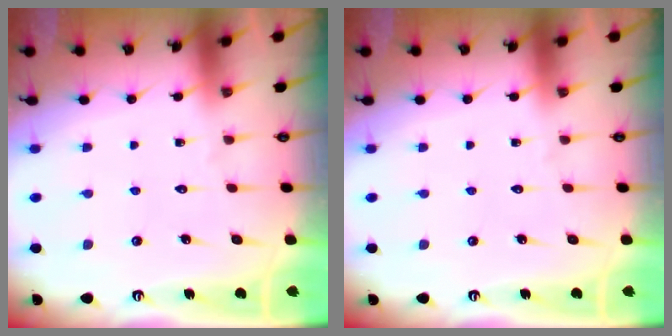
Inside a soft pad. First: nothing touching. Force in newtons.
{"total": 0.0}